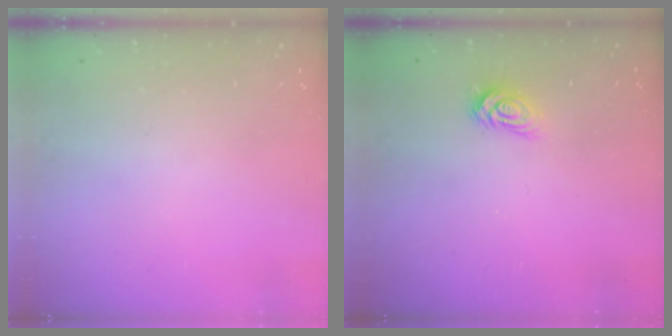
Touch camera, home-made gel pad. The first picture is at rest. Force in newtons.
{"total": 3.9, "press": 3.9, "slide": 0.5}